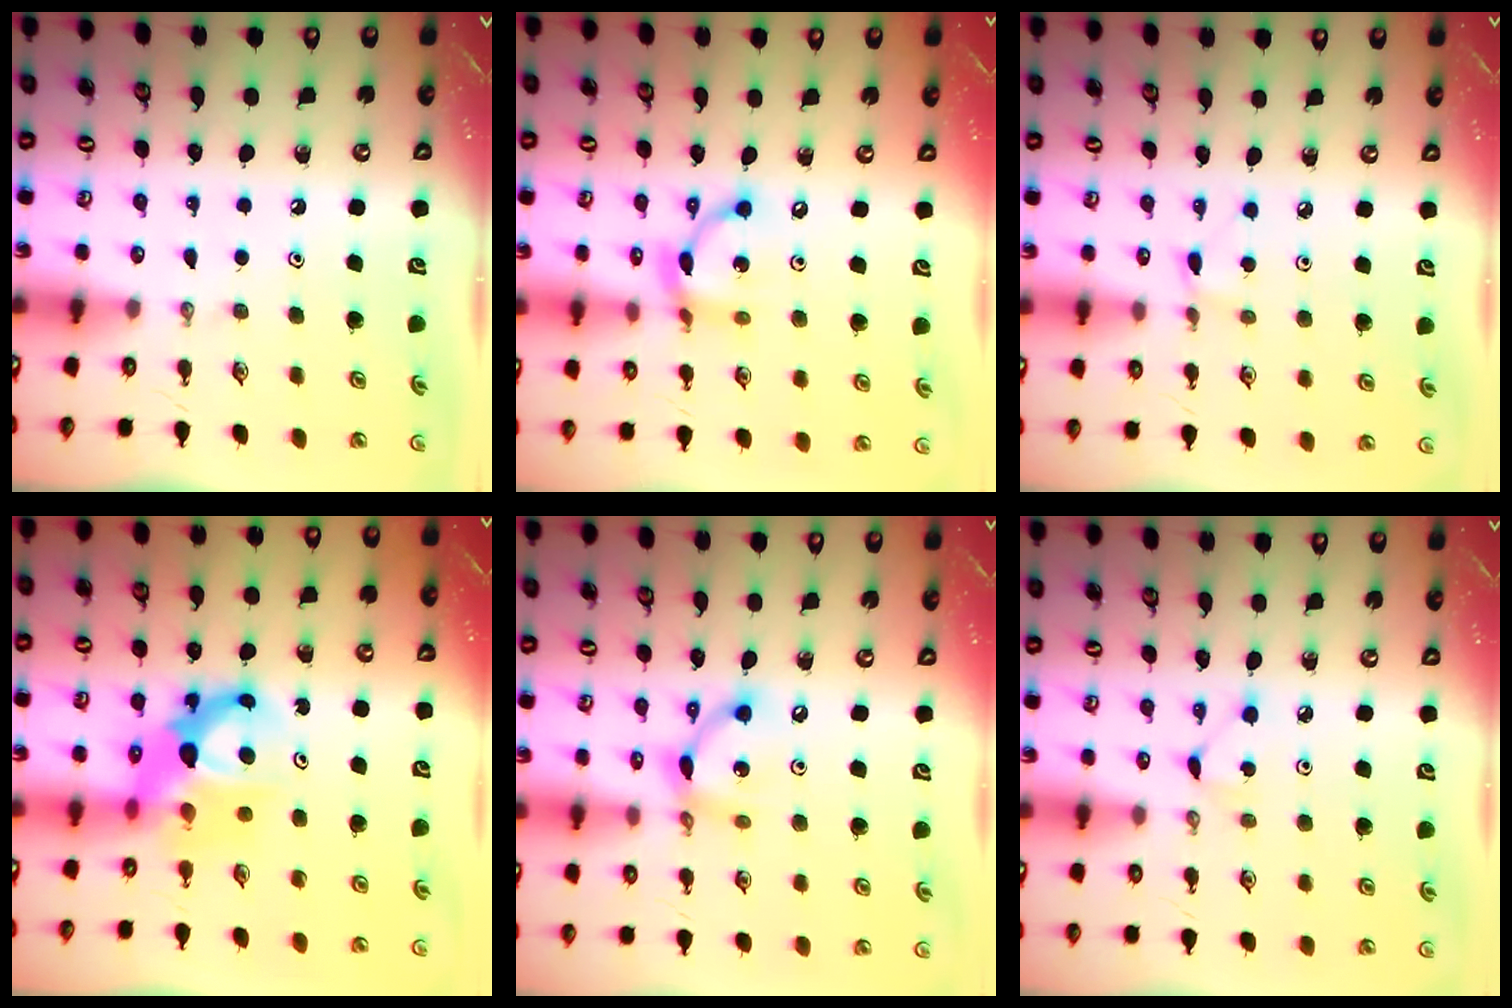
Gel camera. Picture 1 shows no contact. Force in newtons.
{"total": 10.7, "press": 10.6, "slide": 0.8}
{"total": 2.8, "press": 2.7, "slide": 0.4}
{"total": 8.3, "press": 8.2, "slide": 0.5}
{"total": 9.5, "press": 9.5, "slide": 0.5}
{"total": 3.2, "press": 3.2, "slide": 0.5}